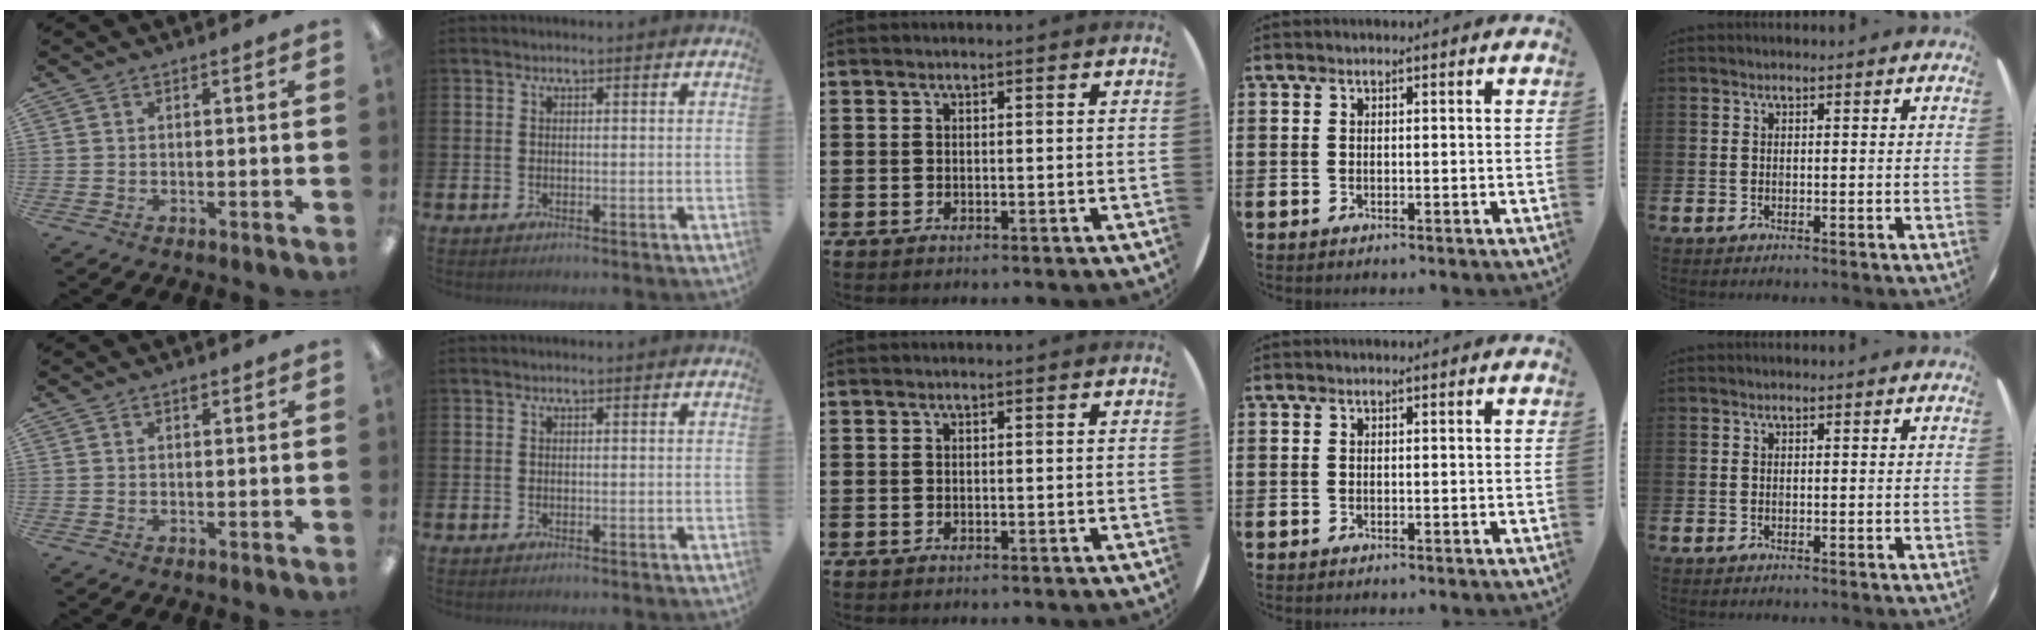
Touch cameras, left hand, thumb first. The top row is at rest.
{"thumb": {"total": 1.3, "force": [0.9, 0.7, 0.7], "torque": [0.002, -0.005, 0.012]}}